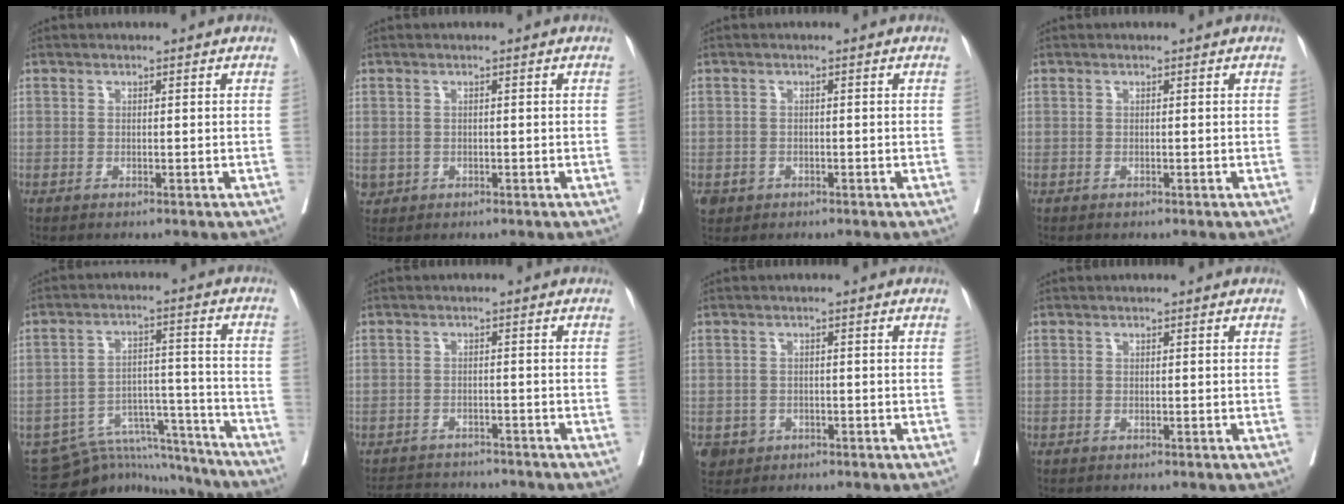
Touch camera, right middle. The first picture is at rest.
{"total": 0.9, "force": [-0.1, 0.9, 0.2], "torque": [-0.002, 0.002, 0.003]}
{"total": 1.8, "force": [-0.9, 1.6, 0.4], "torque": [-0.007, 0.003, -0.010]}
{"total": 0.0}
{"total": 13.3, "force": [-12.7, 3.7, 0.7], "torque": [-0.008, 0.050, -0.188]}
{"total": 7.3, "force": [-6.9, 2.2, 1.2], "torque": [-0.012, 0.003, -0.094]}
{"total": 3.2, "force": [-1.5, 2.8, 0.4], "torque": [-0.003, 0.005, -0.021]}
{"total": 0.0}